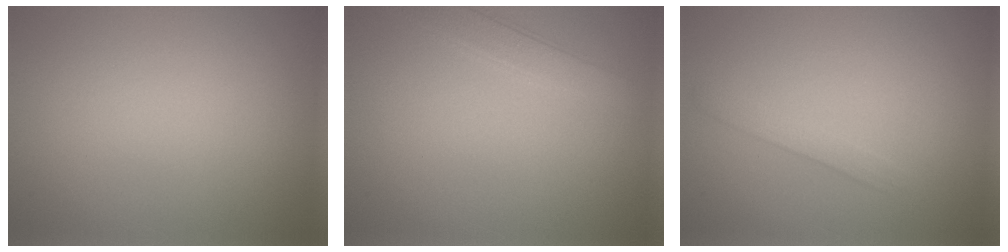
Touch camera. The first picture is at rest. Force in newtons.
{"total": 2.7, "press": 2.7, "slide": 0.1}
{"total": 1.3, "press": 1.3, "slide": 0.1}